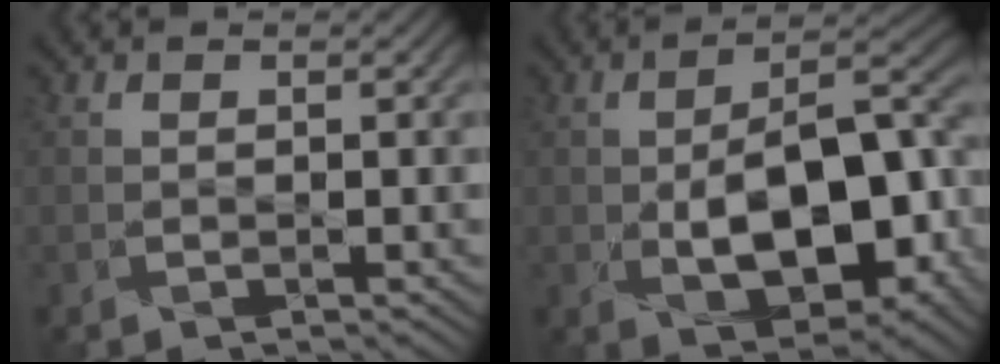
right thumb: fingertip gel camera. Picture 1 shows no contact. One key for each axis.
{"total": 12.6, "fx": -3.1, "fy": 6.6, "fz": 10.3, "tx": -0.152, "ty": -0.014, "tz": -0.043}